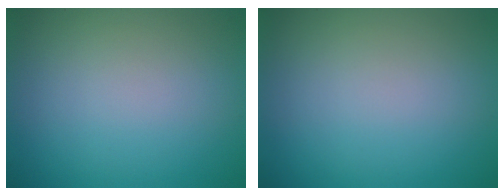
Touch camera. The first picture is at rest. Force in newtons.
{"total": 0.0}